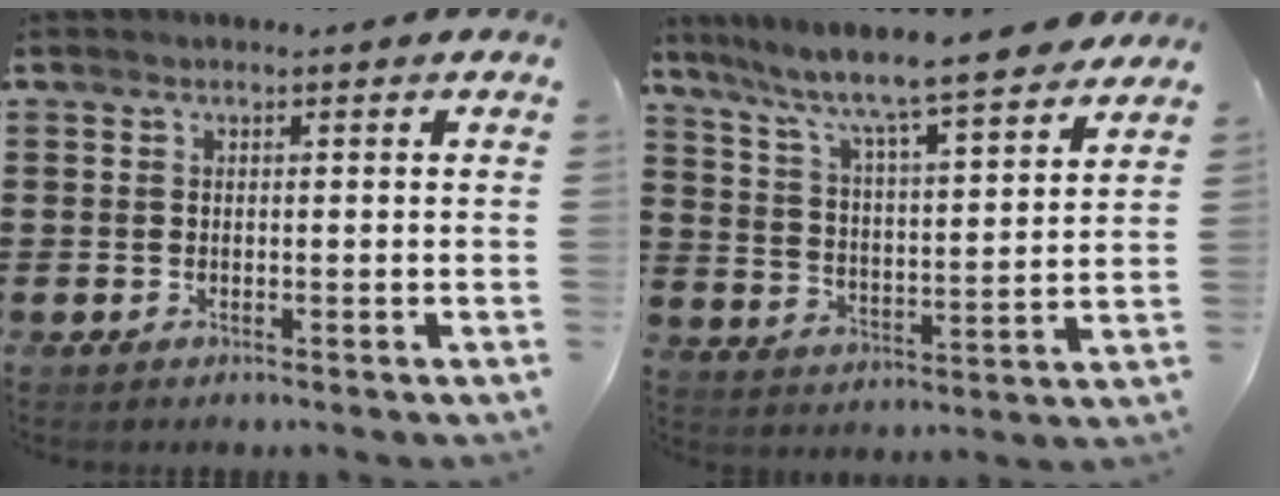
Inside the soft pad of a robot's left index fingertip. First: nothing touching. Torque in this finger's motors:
{"motor_torque": [0.79, -0.41, 1.05, 0.15]}